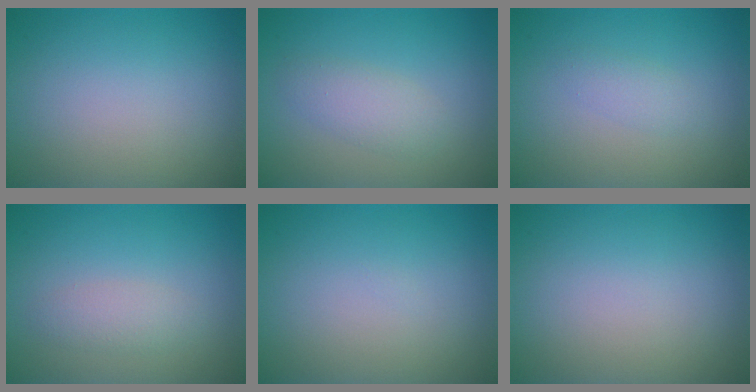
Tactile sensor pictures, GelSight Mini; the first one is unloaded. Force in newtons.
{"total": 2.3, "press": 2.3, "slide": 0.1}
{"total": 1.3, "press": 1.3, "slide": 0.1}
{"total": 1.6, "press": 1.6, "slide": 0.2}
{"total": 0.0}
{"total": 0.0}